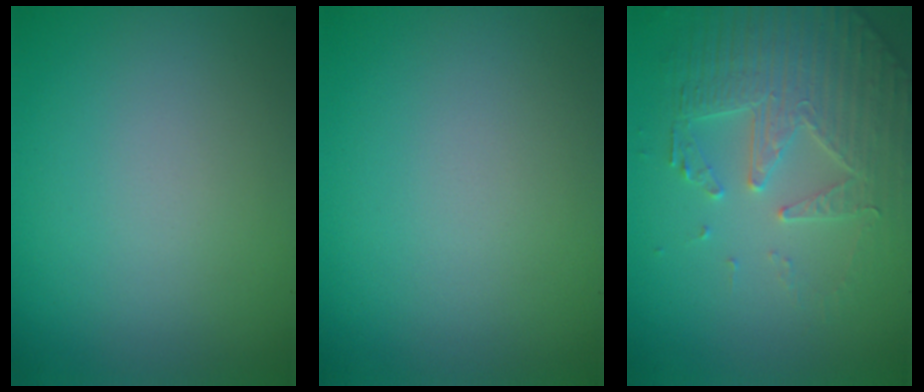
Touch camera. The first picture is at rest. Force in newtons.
{"total": 0.0}
{"total": 4.4, "press": 4.2, "slide": 1.2}